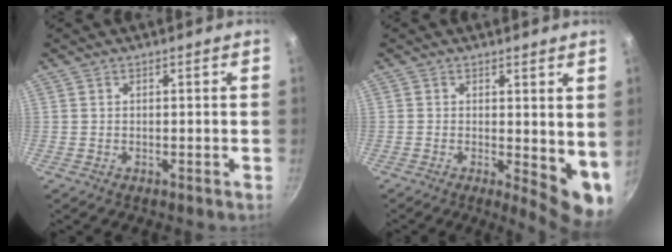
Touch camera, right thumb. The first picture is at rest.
{"total": 7.7, "force": [0.2, 3.2, 7.0], "torque": [-0.073, -0.015, 0.005]}